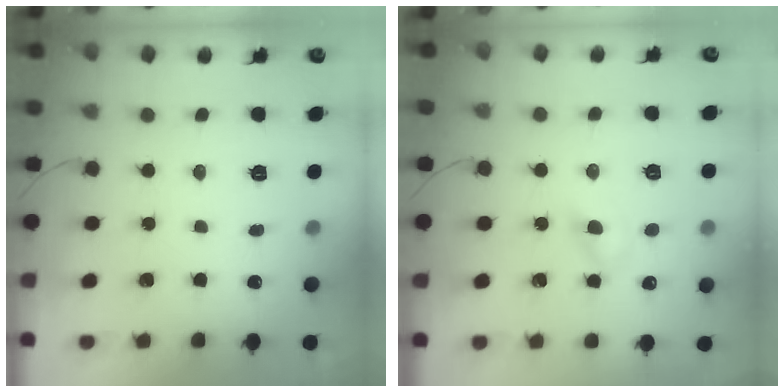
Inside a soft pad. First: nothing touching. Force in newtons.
{"total": 2.9, "press": 2.7, "slide": 1.1}